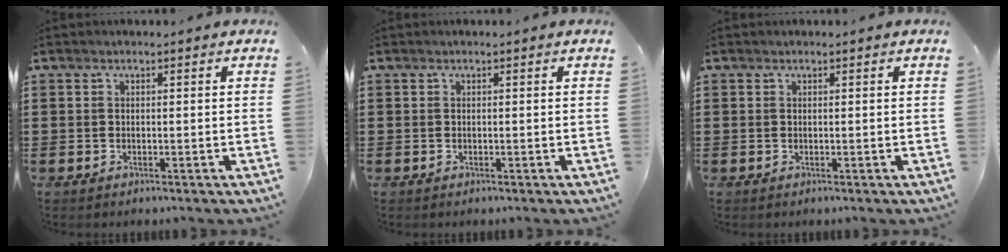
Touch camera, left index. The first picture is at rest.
{"total": 0.0}
{"total": 0.0}